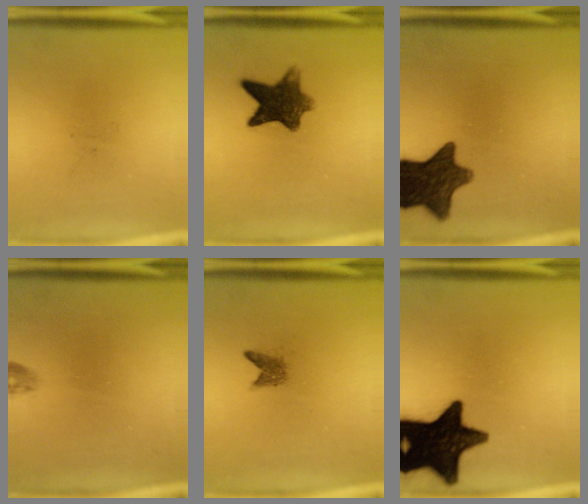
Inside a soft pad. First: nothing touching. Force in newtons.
{"total": 8.7}
{"total": 11.9}
{"total": 0.9}
{"total": 1.7}
{"total": 18.2}